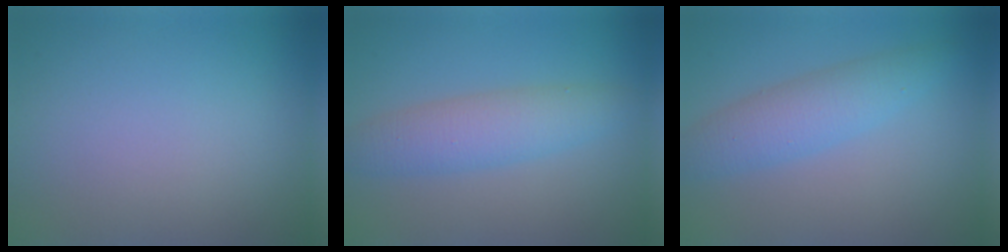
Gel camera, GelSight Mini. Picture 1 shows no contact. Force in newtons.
{"total": 4.2, "press": 4.2, "slide": 0.1}
{"total": 3.9, "press": 3.9, "slide": 0.1}